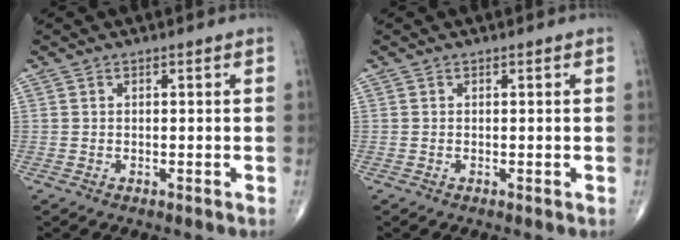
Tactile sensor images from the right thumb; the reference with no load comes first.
{"total": 0.0}